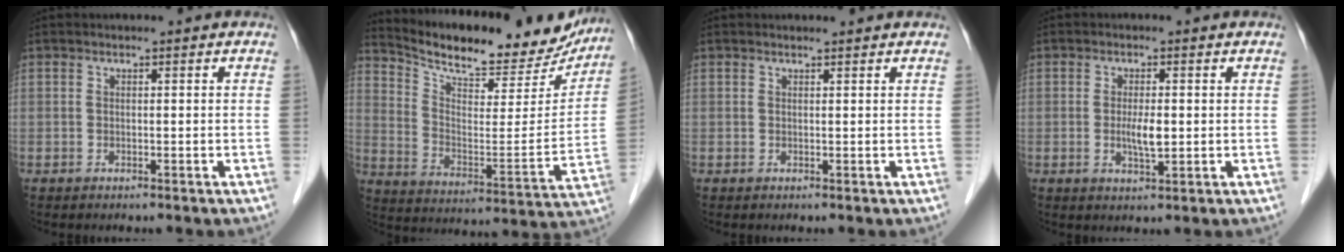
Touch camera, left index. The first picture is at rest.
{"total": 22.0, "force": [20.1, 5.4, 7.2], "torque": [-0.114, -0.037, 0.279]}
{"total": 1.7, "force": [1.6, 0.2, 0.3], "torque": [-0.010, 0.007, 0.019]}
{"total": 3.2, "force": [-0.3, 0.8, 3.1], "torque": [-0.059, -0.007, -0.003]}